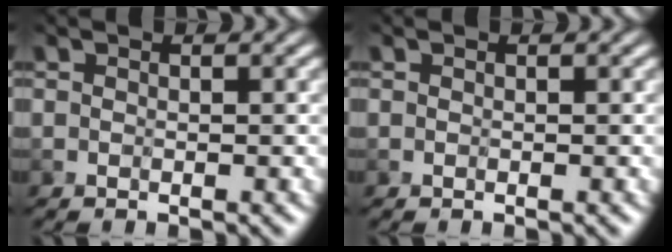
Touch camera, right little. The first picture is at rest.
{"total": 0.0}